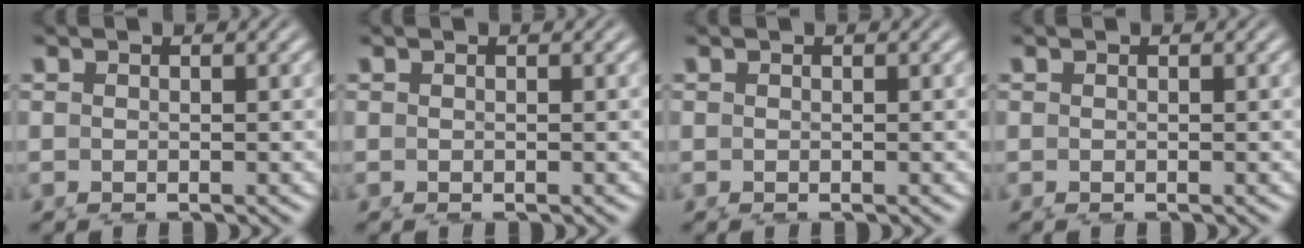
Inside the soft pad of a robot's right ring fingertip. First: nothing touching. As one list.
[{"total": 0.0}, {"total": 0.0}, {"total": 0.0}]